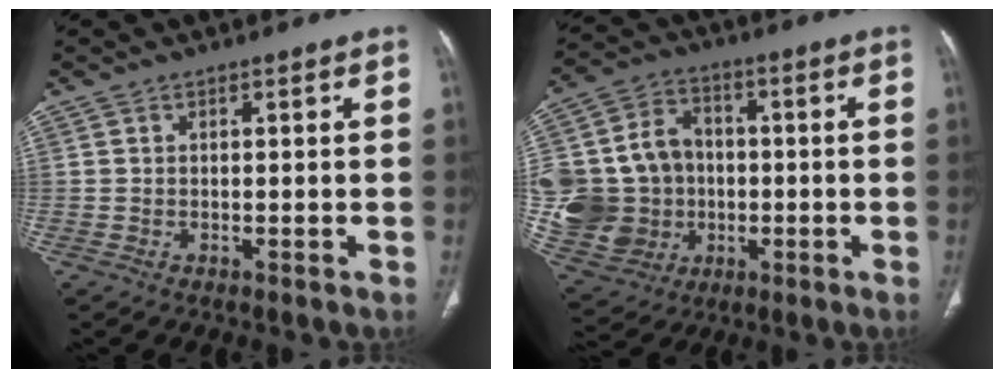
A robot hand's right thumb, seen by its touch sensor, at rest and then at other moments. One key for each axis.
{"total": 21.6, "fx": -1.2, "fy": 18.8, "fz": 10.6, "tx": -0.220, "ty": 0.033, "tz": -0.001}